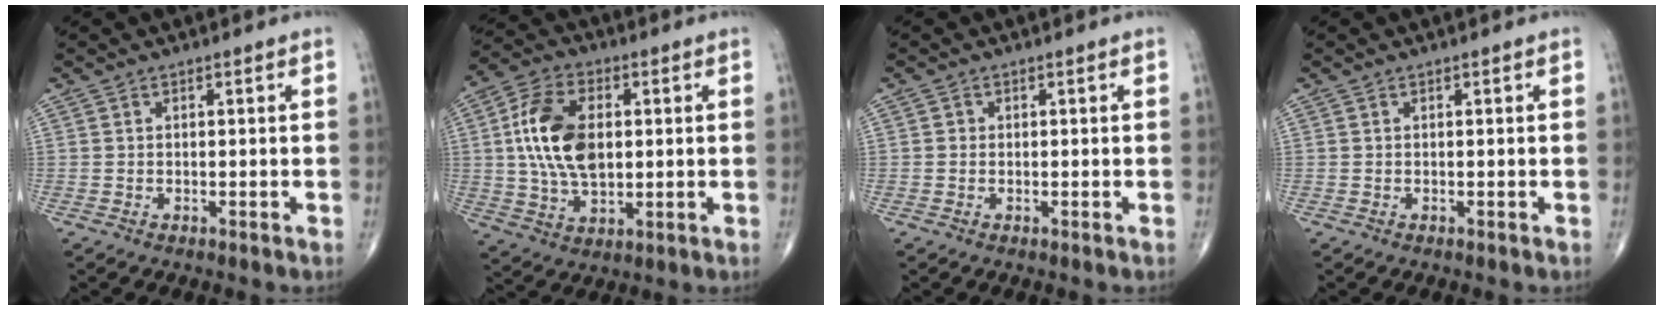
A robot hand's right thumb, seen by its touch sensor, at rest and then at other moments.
{"total": 14.7, "force": [1.7, 8.8, 11.6], "torque": [-0.211, 0.005, 0.032]}
{"total": 0.6, "force": [-0.1, 0.6, 0.1], "torque": [0.002, 0.002, -0.003]}
{"total": 0.0}